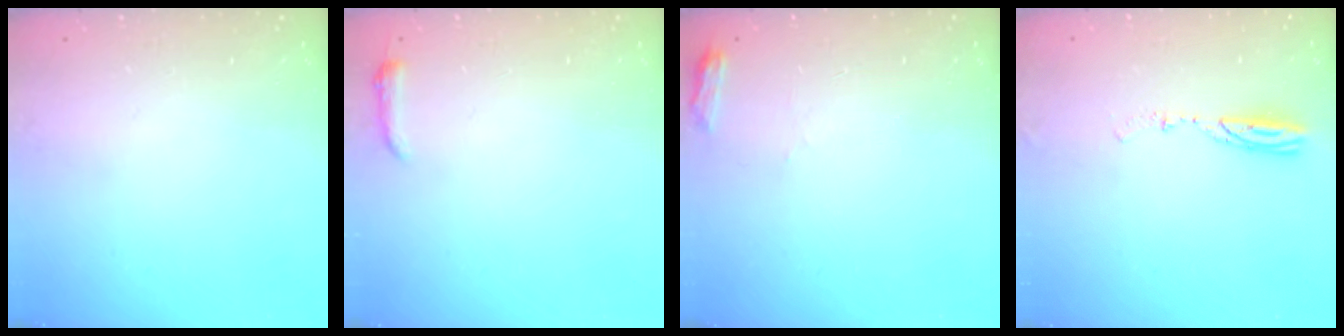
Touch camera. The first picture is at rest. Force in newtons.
{"total": 3.6, "press": 3.5, "slide": 0.6}
{"total": 4.2, "press": 4.2, "slide": 0.5}
{"total": 4.5, "press": 4.3, "slide": 1.0}